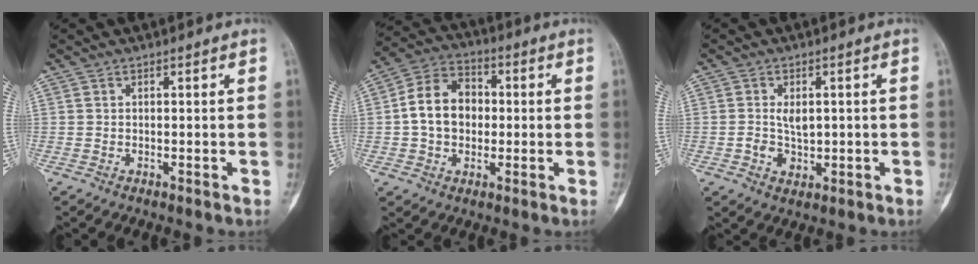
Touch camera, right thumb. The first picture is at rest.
{"total": 11.3, "force": [0.0, 8.6, 7.2], "torque": [-0.106, 0.027, -0.009]}
{"total": 4.5, "force": [-0.1, 3.1, 3.3], "torque": [-0.041, -0.002, 0.005]}